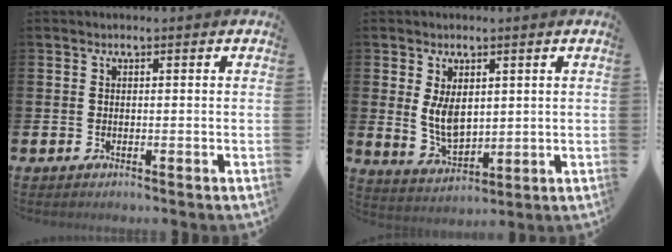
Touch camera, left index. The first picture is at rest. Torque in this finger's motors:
{"motor_torque": [1.21, -0.26, 0.27, 0.21]}